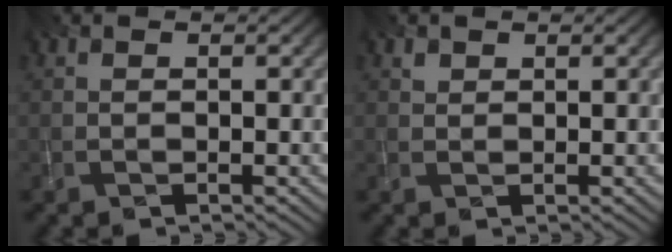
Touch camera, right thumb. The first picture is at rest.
{"total": 0.9, "force": [0.6, 0.6, 0.2], "torque": [-0.005, -0.002, 0.014]}